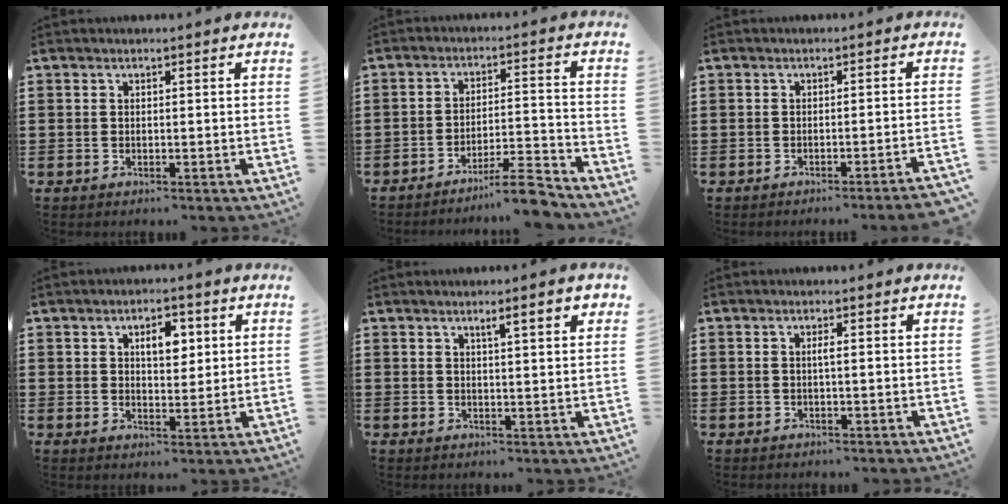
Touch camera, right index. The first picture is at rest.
{"total": 7.7, "force": [-6.8, 0.2, 3.6], "torque": [-0.048, 0.007, -0.125]}
{"total": 1.9, "force": [-1.5, -0.5, 1.1], "torque": [-0.018, -0.002, -0.030]}
{"total": 4.6, "force": [1.7, 2.5, 3.5], "torque": [-0.052, 0.003, 0.021]}
{"total": 3.5, "force": [1.9, 0.3, 2.9], "torque": [-0.051, -0.001, 0.029]}
{"total": 0.9, "force": [0.0, -0.1, 0.9], "torque": [-0.017, -0.004, 0.000]}